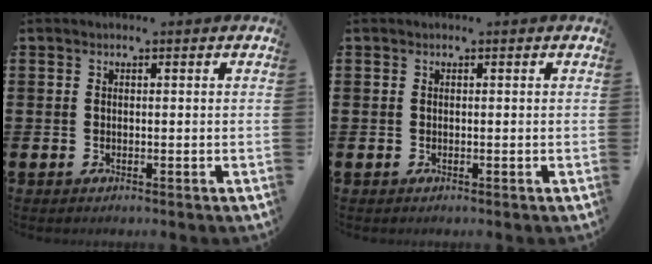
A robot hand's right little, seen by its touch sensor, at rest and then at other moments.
{"total": 0.0}